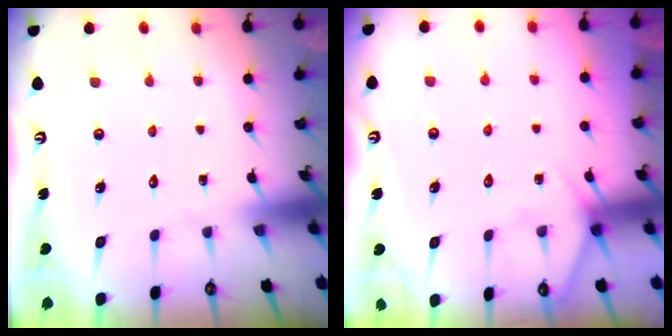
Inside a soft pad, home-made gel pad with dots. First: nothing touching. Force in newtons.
{"total": 5.6, "press": 5.6, "slide": 0.5}